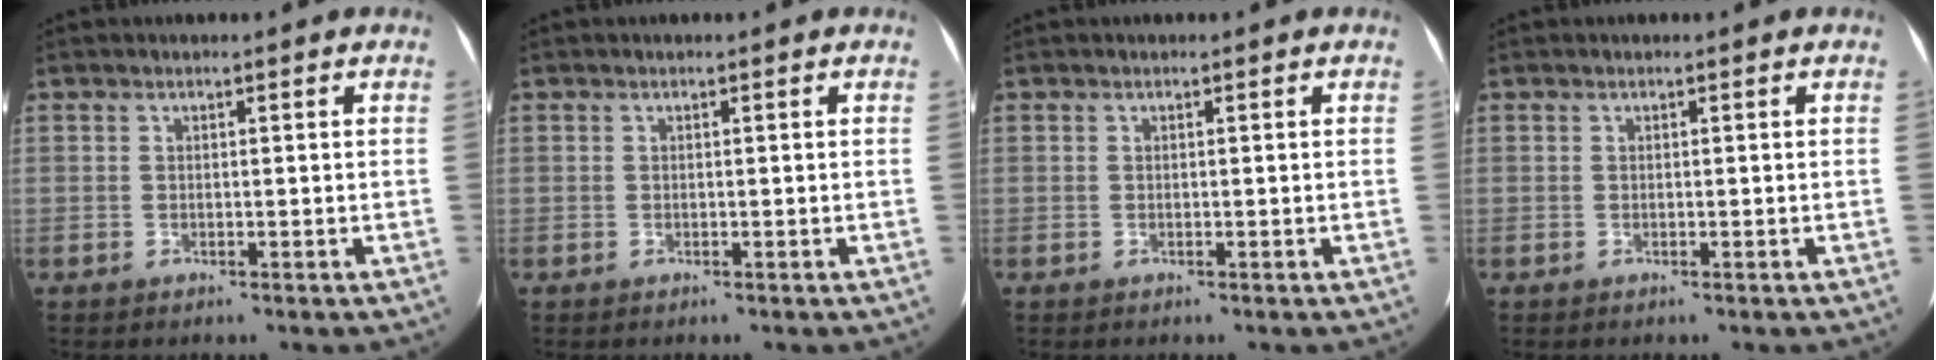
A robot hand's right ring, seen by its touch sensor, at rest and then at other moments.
{"total": 0.0}
{"total": 0.0}
{"total": 0.0}